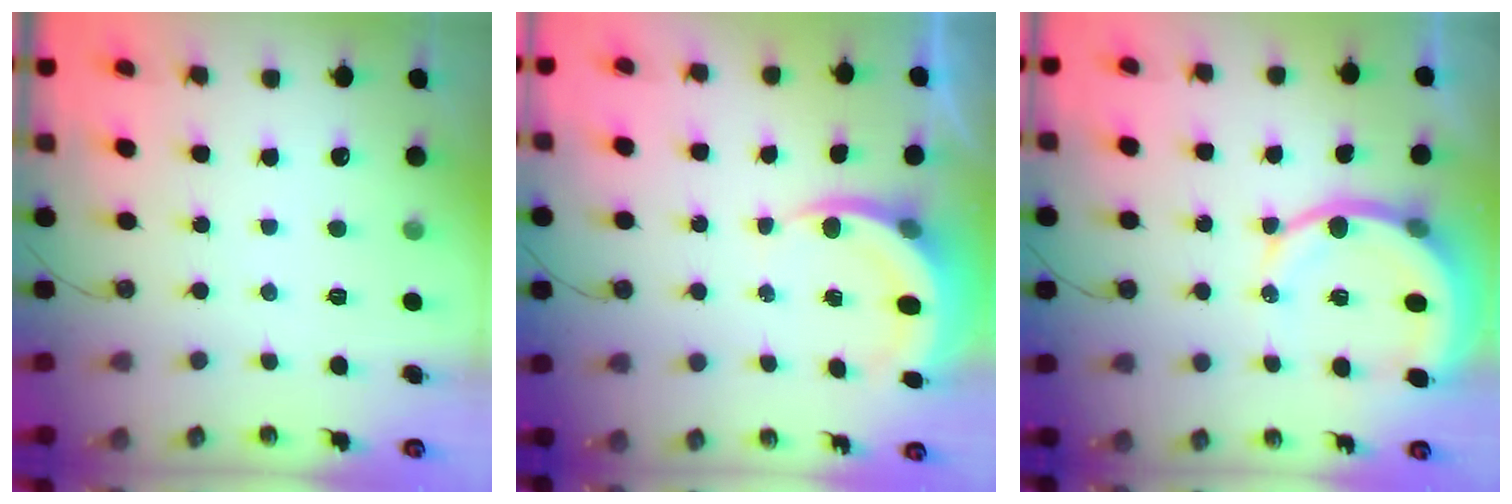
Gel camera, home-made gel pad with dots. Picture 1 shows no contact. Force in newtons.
{"total": 5.3, "press": 5.3, "slide": 0.6}
{"total": 11.7, "press": 11.5, "slide": 2.2}